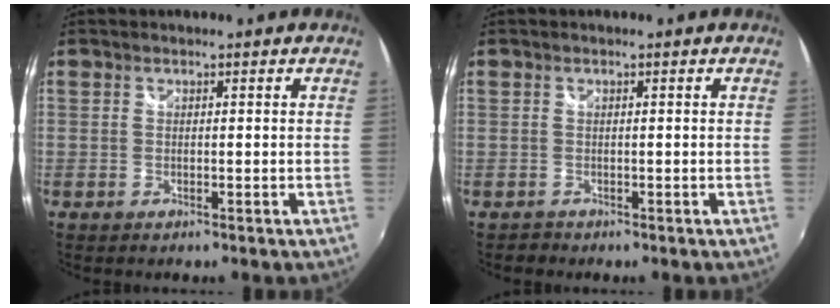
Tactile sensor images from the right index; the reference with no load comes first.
{"total": 1.0, "force": [-0.7, 0.8, -0.1], "torque": [0.001, 0.001, -0.010]}